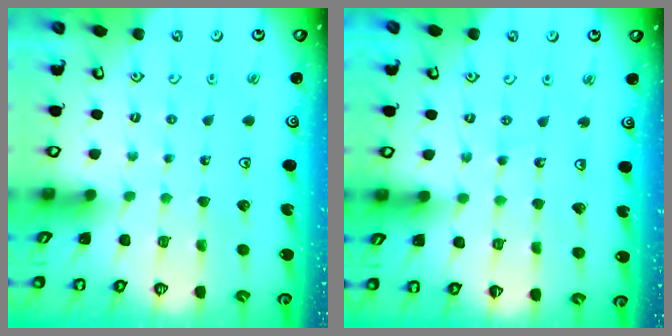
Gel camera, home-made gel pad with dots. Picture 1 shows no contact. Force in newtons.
{"total": 4.2, "press": 4.1, "slide": 0.6}